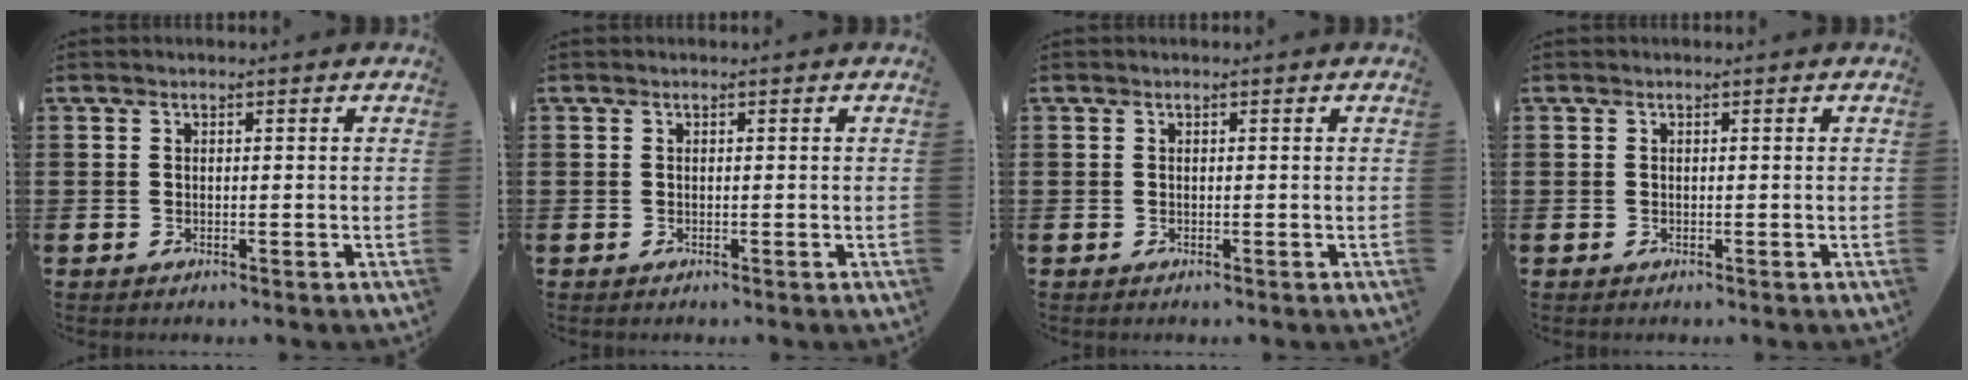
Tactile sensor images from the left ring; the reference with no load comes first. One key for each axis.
{"total": 0.0}
{"total": 0.0}
{"total": 0.0}